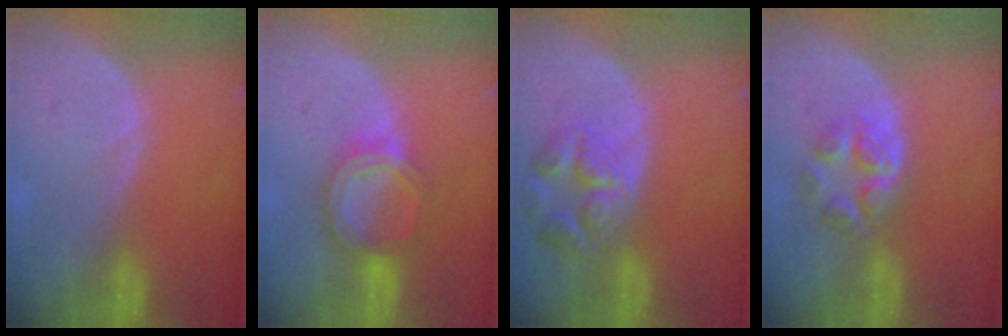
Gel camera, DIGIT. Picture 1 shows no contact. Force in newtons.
{"total": 6.5, "press": 5.8, "slide": 3.0}
{"total": 7.4, "press": 6.6, "slide": 3.4}
{"total": 5.3, "press": 5.0, "slide": 1.4}